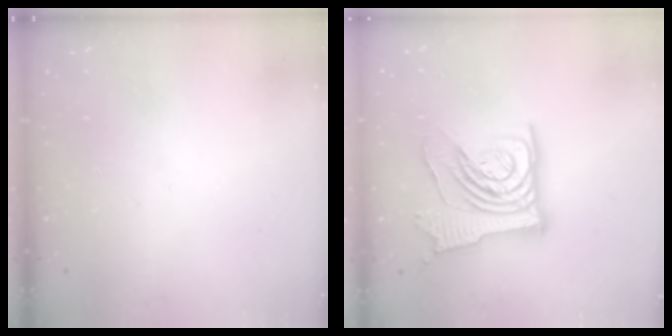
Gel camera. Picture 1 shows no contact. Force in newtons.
{"total": 14.6, "press": 14.5, "slide": 1.8}